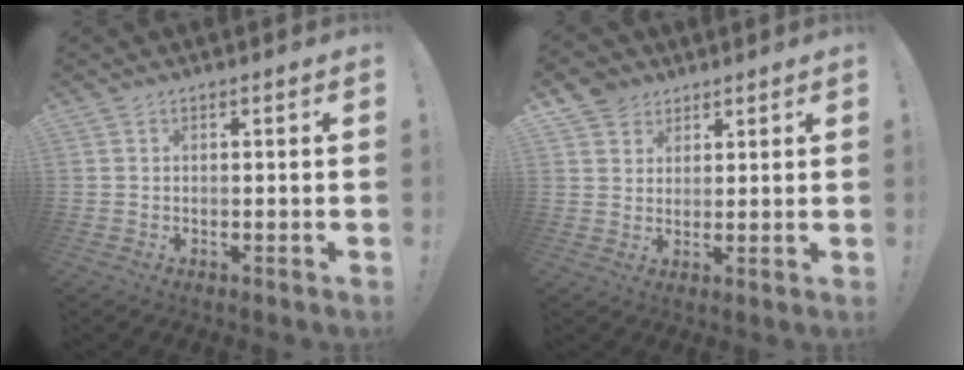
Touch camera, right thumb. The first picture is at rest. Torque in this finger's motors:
{"motor_torque": [0.18, 0.50, 0.18, 0.09, 0.03]}